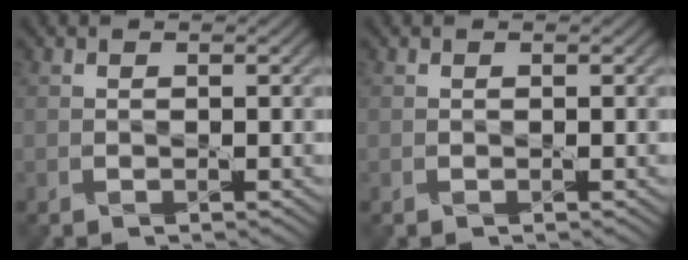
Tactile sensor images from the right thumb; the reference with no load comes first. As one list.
[{"total": 0.0}]